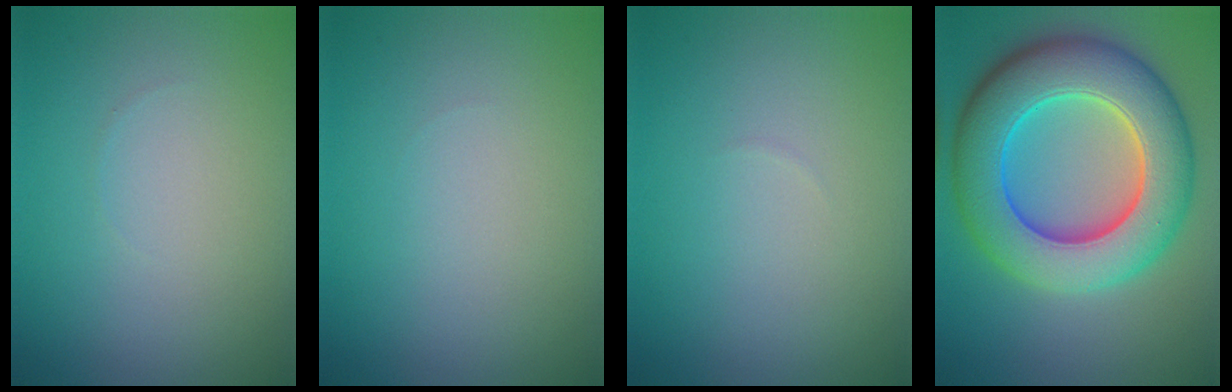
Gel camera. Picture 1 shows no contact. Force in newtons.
{"total": 0.0}
{"total": 0.0}
{"total": 11.5, "press": 11.5, "slide": 0.4}